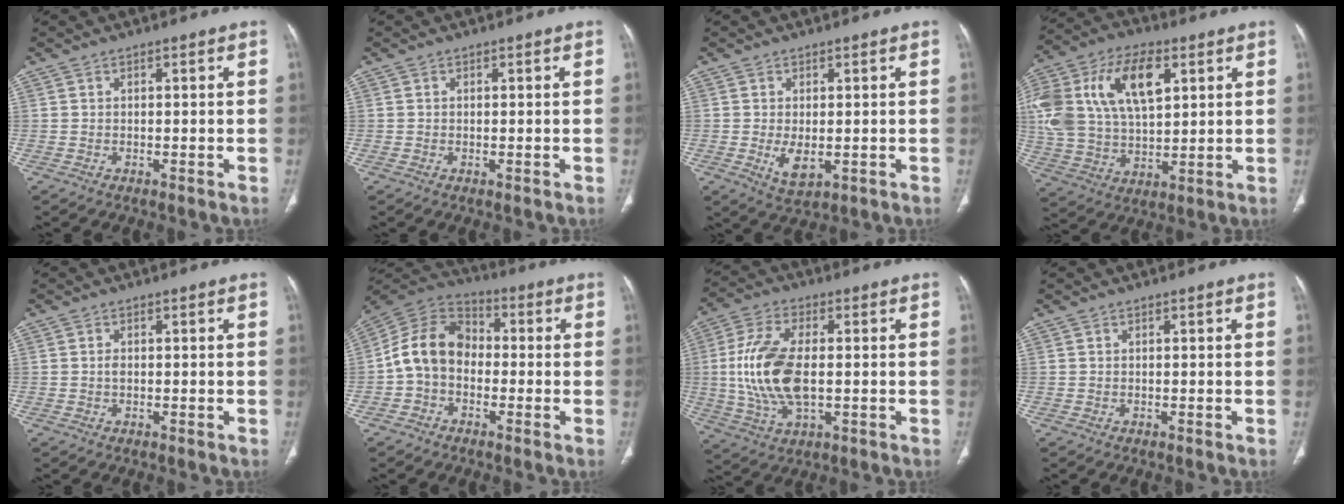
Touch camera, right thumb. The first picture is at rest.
{"total": 0.0}
{"total": 4.4, "force": [-0.7, 2.3, 3.7], "torque": [-0.064, -0.012, -0.001]}
{"total": 24.6, "force": [7.9, 14.4, 18.4], "torque": [-0.391, 0.018, 0.148]}
{"total": 0.9, "force": [0.0, 0.5, 0.7], "torque": [-0.014, 0.000, 0.001]}
{"total": 11.5, "force": [-1.5, 8.7, 7.3], "torque": [-0.125, 0.038, -0.043]}
{"total": 14.6, "force": [-0.1, 7.2, 12.7], "torque": [-0.271, 0.000, 0.002]}
{"total": 0.0}